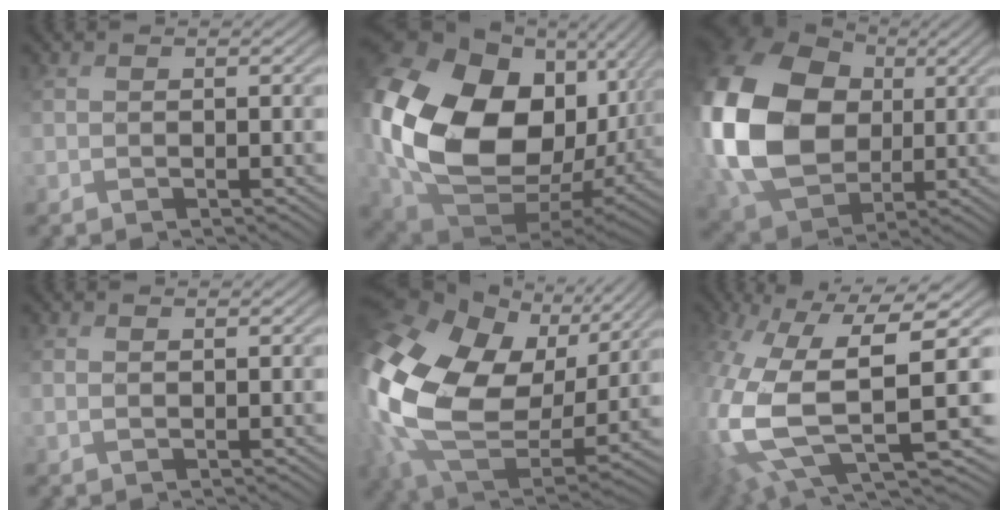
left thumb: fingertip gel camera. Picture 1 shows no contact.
{"total": 22.2, "force": [1.2, 16.3, 15.1], "torque": [-0.406, -0.037, 0.062]}
{"total": 20.3, "force": [2.0, 15.5, 13.0], "torque": [-0.364, -0.012, 0.054]}
{"total": 0.9, "force": [0.7, 0.4, 0.5], "torque": [-0.013, -0.002, 0.016]}
{"total": 22.0, "force": [4.0, 16.0, 14.6], "torque": [-0.382, -0.044, 0.114]}
{"total": 15.8, "force": [-3.2, 7.8, 13.3], "torque": [-0.339, -0.038, -0.041]}